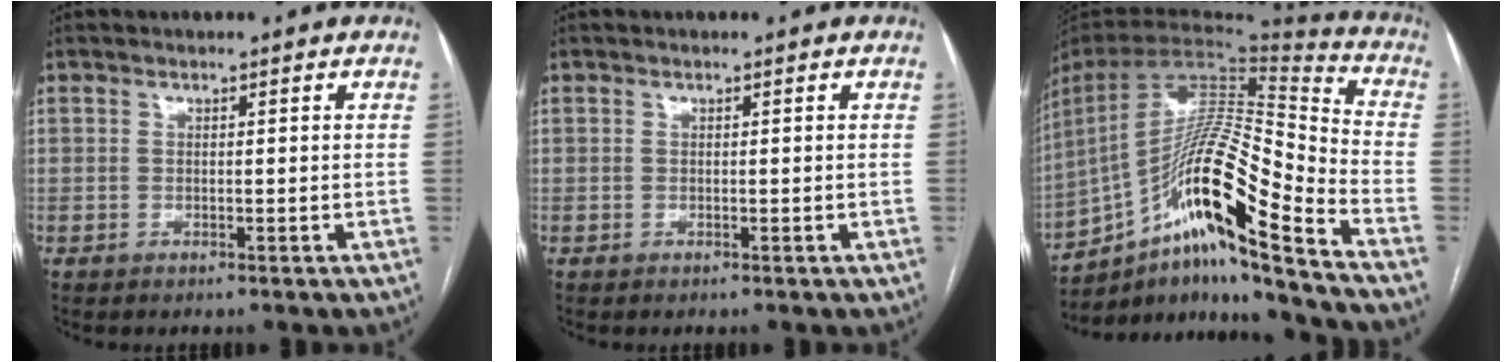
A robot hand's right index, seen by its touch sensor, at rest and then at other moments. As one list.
[{"total": 0.0}, {"total": 22.9, "force": [-13.4, 0.7, 18.5], "torque": [-0.328, 0.010, -0.240]}]